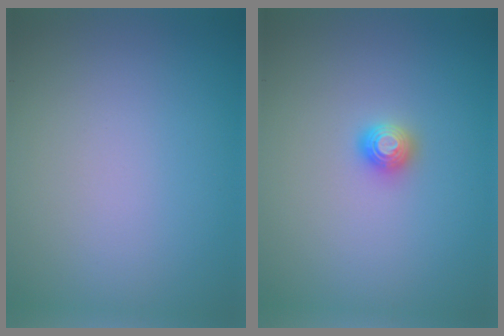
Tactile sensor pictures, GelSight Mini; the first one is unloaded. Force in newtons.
{"total": 1.2, "press": 1.2, "slide": 0.1}